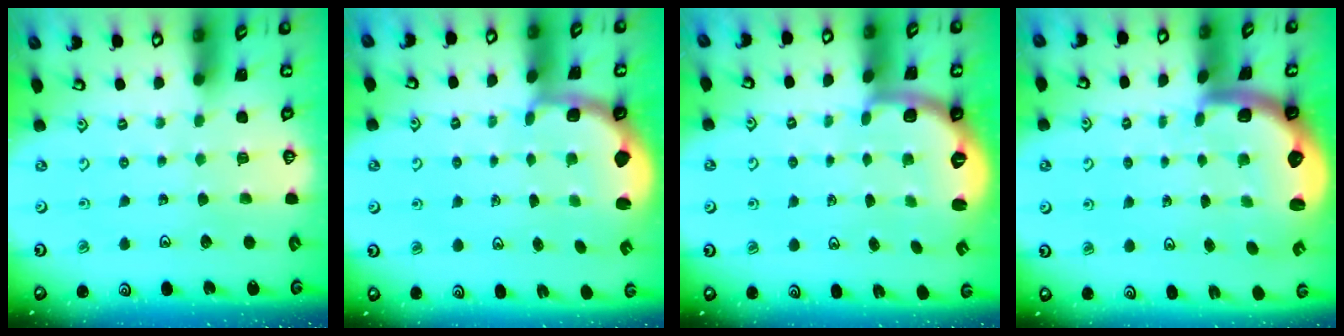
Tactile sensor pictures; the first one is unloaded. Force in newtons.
{"total": 2.4, "press": 1.1, "slide": 2.1}
{"total": 2.7, "press": 1.7, "slide": 2.0}
{"total": 2.9, "press": 2.6, "slide": 1.4}